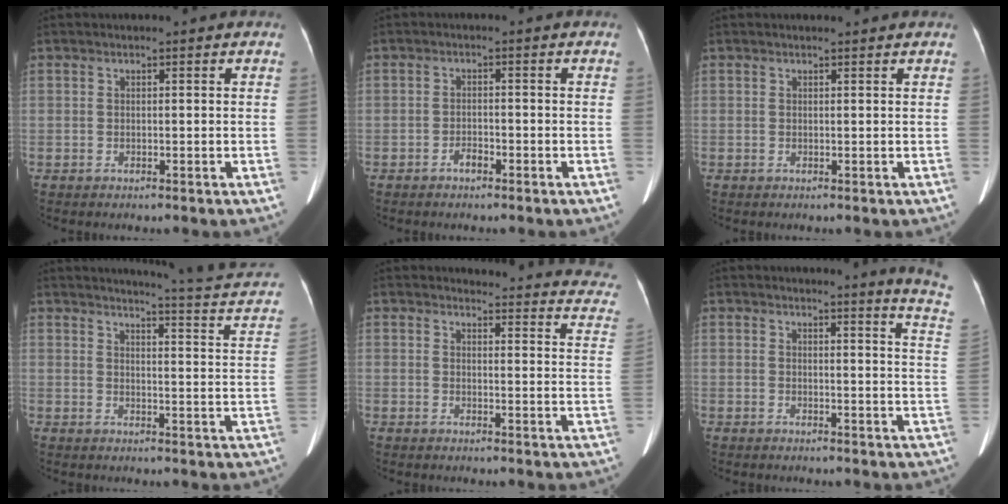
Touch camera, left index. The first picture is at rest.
{"total": 1.6, "force": [-1.4, 0.5, 0.7], "torque": [-0.013, -0.002, -0.023]}
{"total": 1.5, "force": [1.5, 0.1, 0.3], "torque": [-0.012, 0.010, 0.015]}
{"total": 14.4, "force": [12.9, 0.5, 6.3], "torque": [-0.077, -0.063, 0.119]}
{"total": 18.1, "force": [17.2, 3.6, 4.1], "torque": [-0.012, -0.073, 0.154]}
{"total": 8.8, "force": [8.4, -1.6, 2.1], "torque": [-0.022, -0.092, 0.069]}